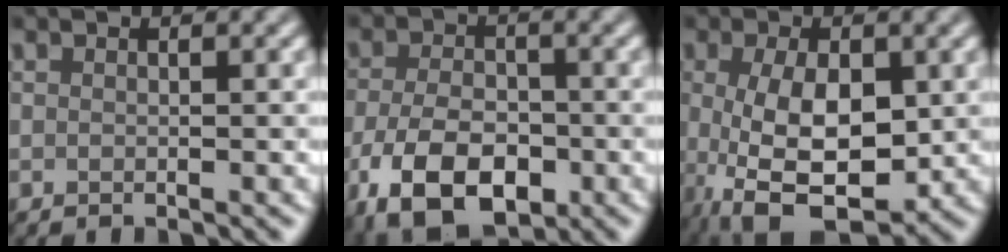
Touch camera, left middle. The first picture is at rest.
{"total": 7.5, "force": [-3.4, 4.2, 5.2], "torque": [-0.112, -0.009, -0.066]}
{"total": 8.1, "force": [-0.8, 4.1, 7.0], "torque": [-0.142, -0.013, -0.004]}